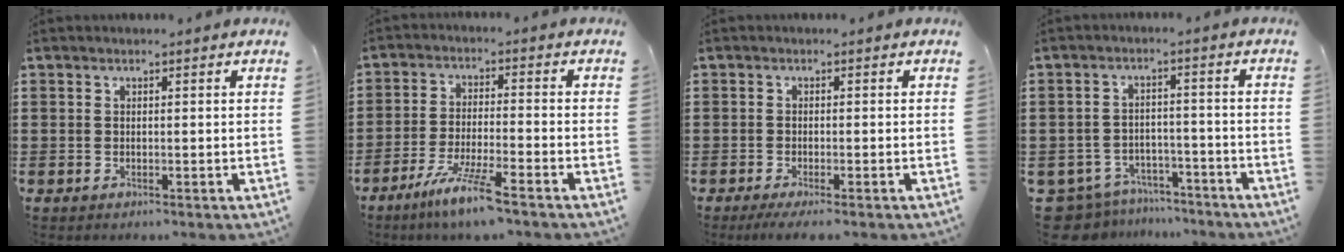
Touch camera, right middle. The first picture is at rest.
{"total": 7.1, "force": [-5.5, 0.0, 4.6], "torque": [-0.097, -0.015, -0.102]}
{"total": 1.3, "force": [-0.9, -0.1, 0.9], "torque": [-0.014, -0.002, -0.017]}
{"total": 5.9, "force": [-5.7, 1.5, 0.7], "torque": [-0.040, 0.006, -0.122]}